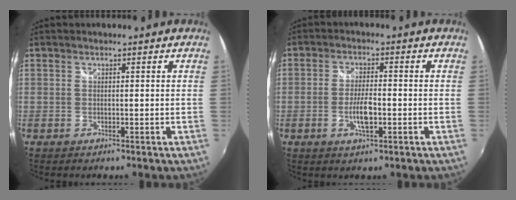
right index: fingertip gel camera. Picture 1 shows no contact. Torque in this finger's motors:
{"motor_torque": [0.93, 0.36, 0.46, 0.08]}